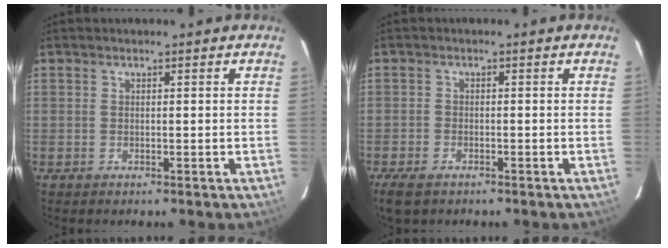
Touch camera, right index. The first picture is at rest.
{"total": 5.1, "force": [-3.6, 2.6, 2.5], "torque": [-0.069, -0.016, -0.068]}